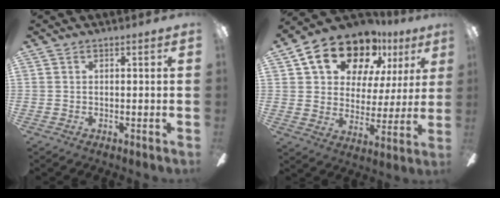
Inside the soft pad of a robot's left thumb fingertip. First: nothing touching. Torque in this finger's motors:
{"motor_torque": [0.59, 2.28, 1.35, -1.41, 0.11]}